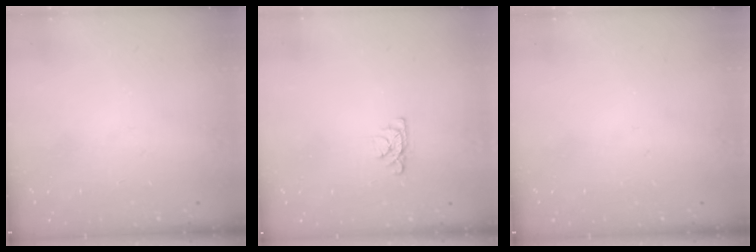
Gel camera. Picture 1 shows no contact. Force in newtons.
{"total": 4.0, "press": 4.0, "slide": 0.5}
{"total": 0.0}